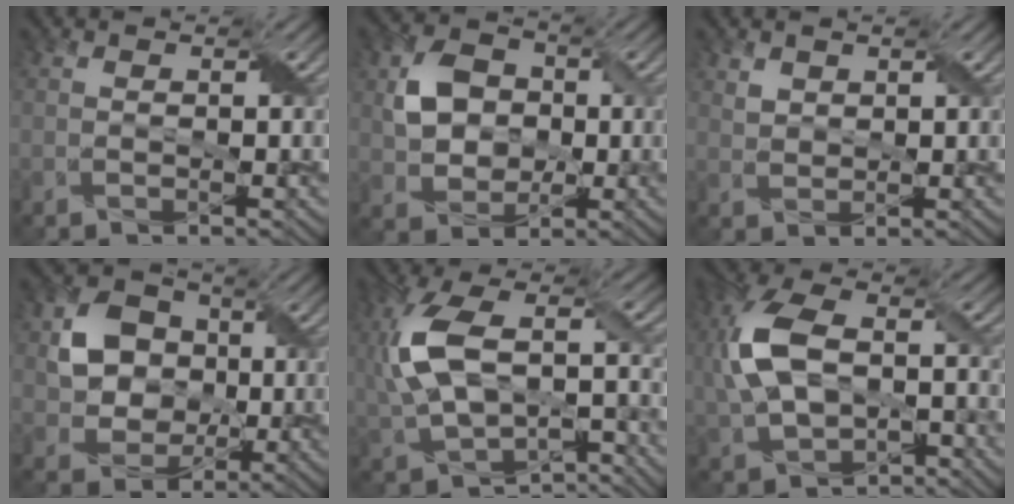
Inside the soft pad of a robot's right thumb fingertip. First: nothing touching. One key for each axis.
{"total": 6.0, "fx": 0.7, "fy": 5.2, "fz": 2.8, "tx": -0.063, "ty": 0.004, "tz": 0.012}
{"total": 1.6, "fx": 1.3, "fy": 1.0, "fz": -0.1, "tx": -0.004, "ty": -0.002, "tz": 0.029}
{"total": 7.4, "fx": 0.9, "fy": 6.6, "fz": 3.2, "tx": -0.075, "ty": 0.004, "tz": 0.007}
{"total": 12.4, "fx": -1.0, "fy": 7.0, "fz": 10.3, "tx": -0.230, "ty": -0.005, "tz": -0.015}
{"total": 11.3, "fx": -0.8, "fy": 7.0, "fz": 8.8, "tx": -0.217, "ty": 0.004, "tz": -0.017}